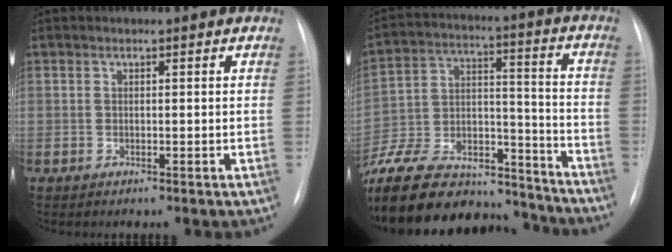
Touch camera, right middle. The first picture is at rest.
{"total": 32.0, "force": [-27.4, 10.6, 12.7], "torque": [-0.296, -0.015, -0.425]}